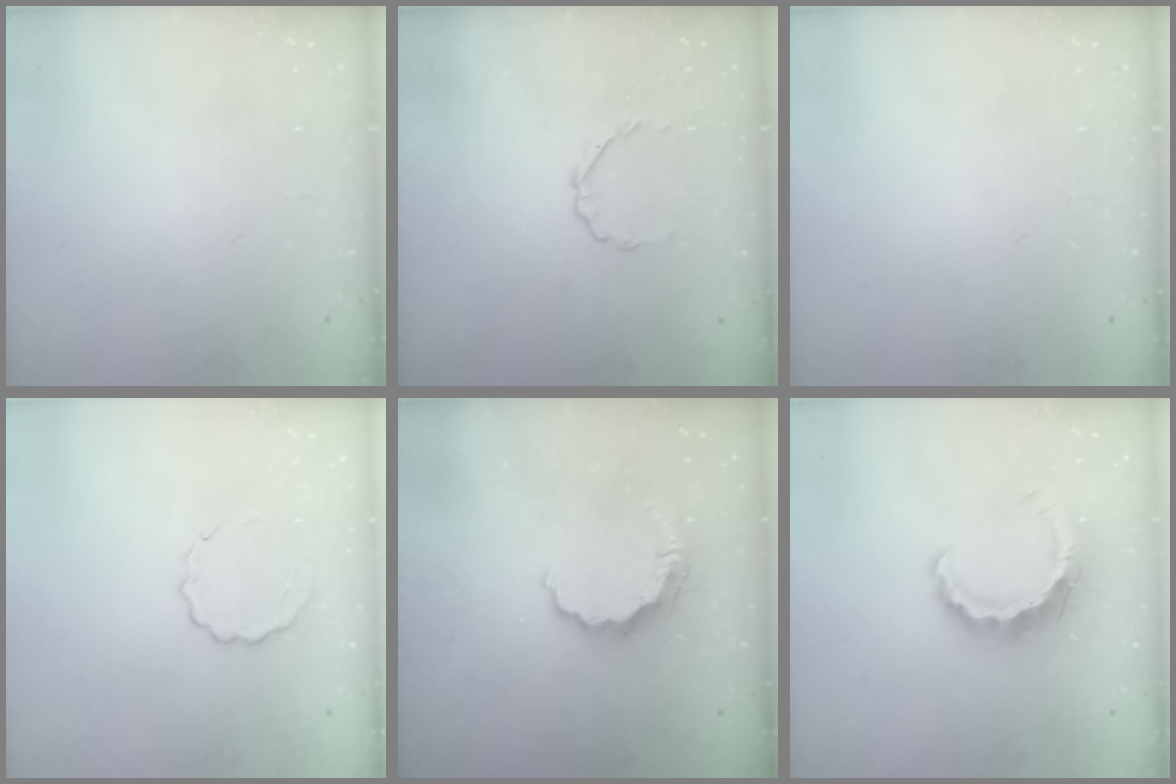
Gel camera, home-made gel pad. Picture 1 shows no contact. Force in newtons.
{"total": 2.3, "press": 2.1, "slide": 0.8}
{"total": 0.0}
{"total": 5.0, "press": 4.8, "slide": 1.3}
{"total": 6.9, "press": 6.8, "slide": 0.7}
{"total": 8.8, "press": 8.7, "slide": 1.3}